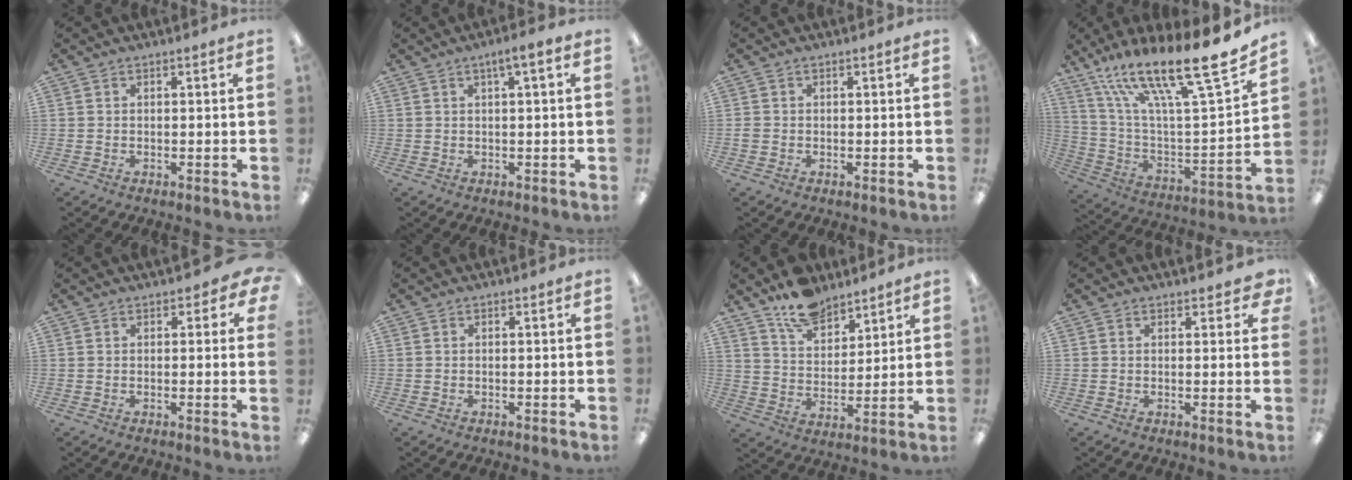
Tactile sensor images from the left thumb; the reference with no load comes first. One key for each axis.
{"total": 3.2, "fx": 1.3, "fy": 0.4, "fz": 2.9, "tx": -0.049, "ty": 0.000, "tz": 0.019}
{"total": 1.0, "fx": -0.3, "fy": 0.8, "fz": 0.5, "tx": -0.008, "ty": 0.003, "tz": -0.006}
{"total": 22.9, "fx": 17.6, "fy": 3.2, "fz": 14.4, "tx": -0.238, "ty": -0.126, "tz": 0.284}
{"total": 2.8, "fx": 1.3, "fy": 1.4, "fz": 2.1, "tx": -0.025, "ty": -0.002, "tz": 0.021}
{"total": 0.0}
{"total": 11.3, "fx": 8.8, "fy": 5.8, "fz": 3.9, "tx": -0.059, "ty": -0.052, "tz": 0.163}
{"total": 2.5, "fx": 1.8, "fy": 1.2, "fz": 1.3, "tx": -0.012, "ty": -0.002, "tz": 0.030}